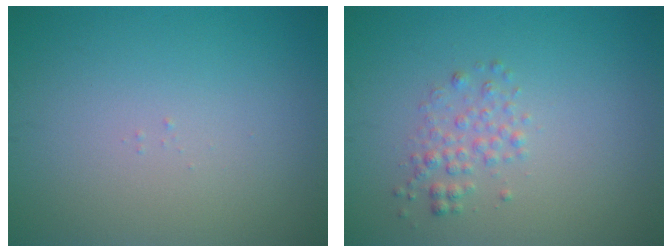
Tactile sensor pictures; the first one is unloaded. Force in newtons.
{"total": 1.7, "press": 1.7, "slide": 0.0}